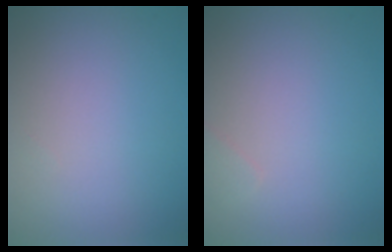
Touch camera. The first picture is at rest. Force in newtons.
{"total": 0.6, "press": 0.6, "slide": 0.1}